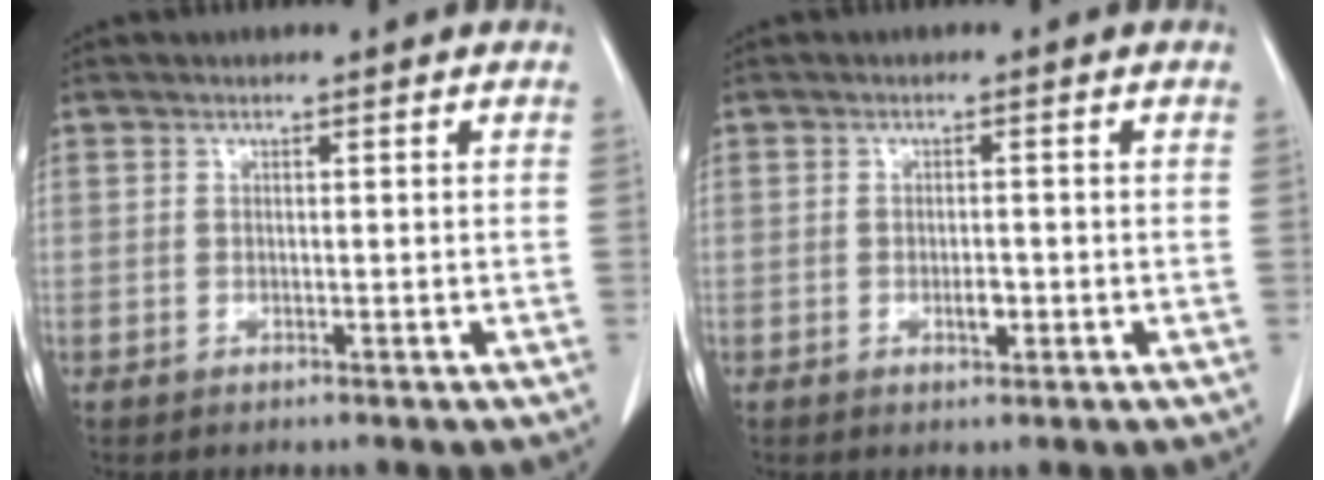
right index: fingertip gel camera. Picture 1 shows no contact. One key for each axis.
{"total": 1.9, "fx": -0.6, "fy": 0.7, "fz": 1.6, "tx": -0.031, "ty": 0.001, "tz": -0.004}